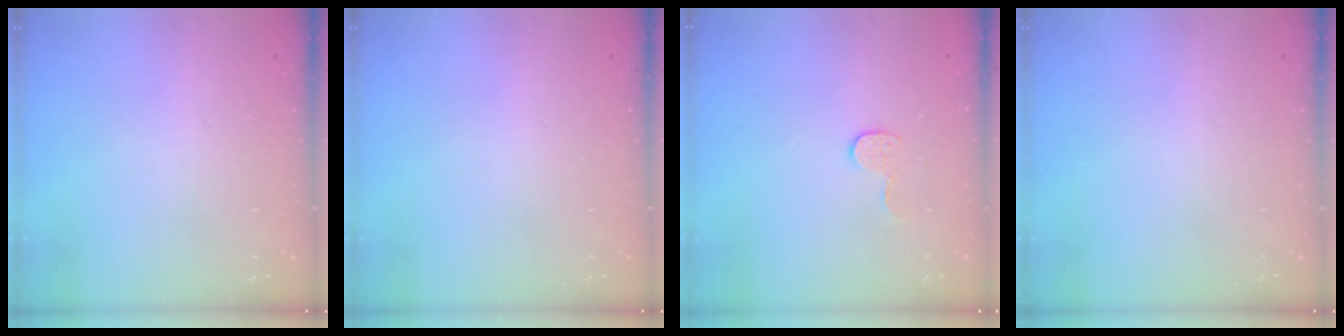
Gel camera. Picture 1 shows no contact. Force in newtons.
{"total": 0.0}
{"total": 5.7, "press": 5.7, "slide": 0.3}
{"total": 0.0}